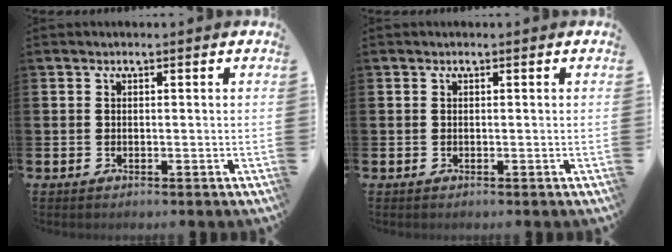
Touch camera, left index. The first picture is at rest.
{"total": 0.0}